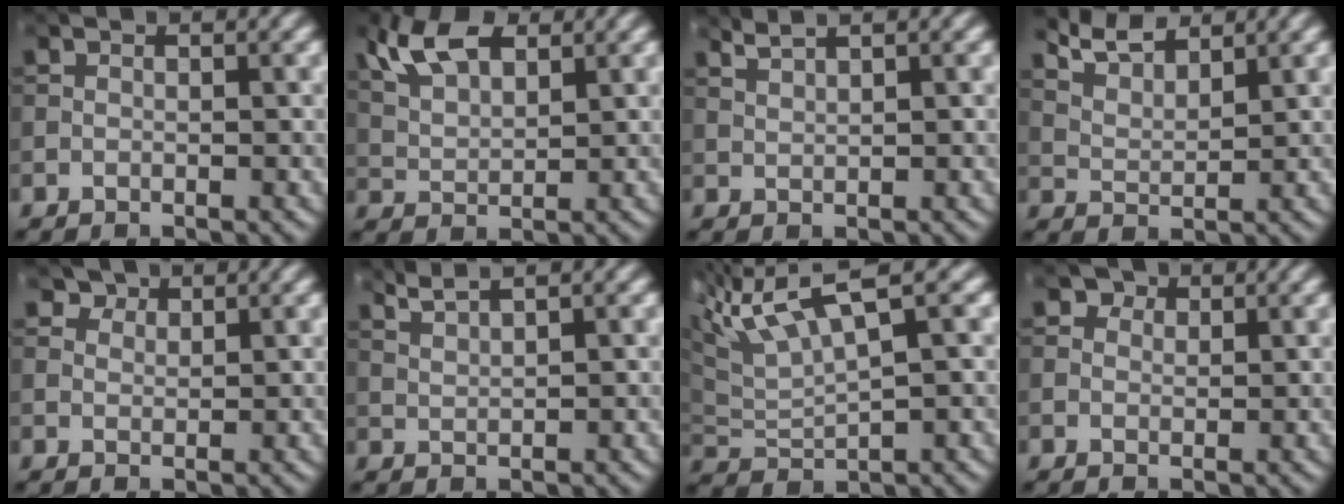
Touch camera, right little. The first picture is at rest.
{"total": 5.8, "force": [3.1, 2.9, 3.9], "torque": [-0.089, 0.010, 0.060]}
{"total": 2.0, "force": [1.7, 0.4, 1.1], "torque": [-0.014, 0.002, 0.025]}
{"total": 3.7, "force": [3.2, 1.0, 1.5], "torque": [-0.039, 0.004, 0.063]}
{"total": 2.2, "force": [1.7, 1.2, 0.6], "torque": [-0.014, -0.009, 0.035]}
{"total": 2.4, "force": [2.0, 0.4, 1.4], "torque": [-0.020, 0.007, 0.034]}
{"total": 6.1, "force": [3.7, 1.1, 4.7], "torque": [-0.102, 0.019, 0.070]}
{"total": 2.1, "force": [1.3, 1.4, 0.8], "torque": [-0.012, -0.005, 0.014]}